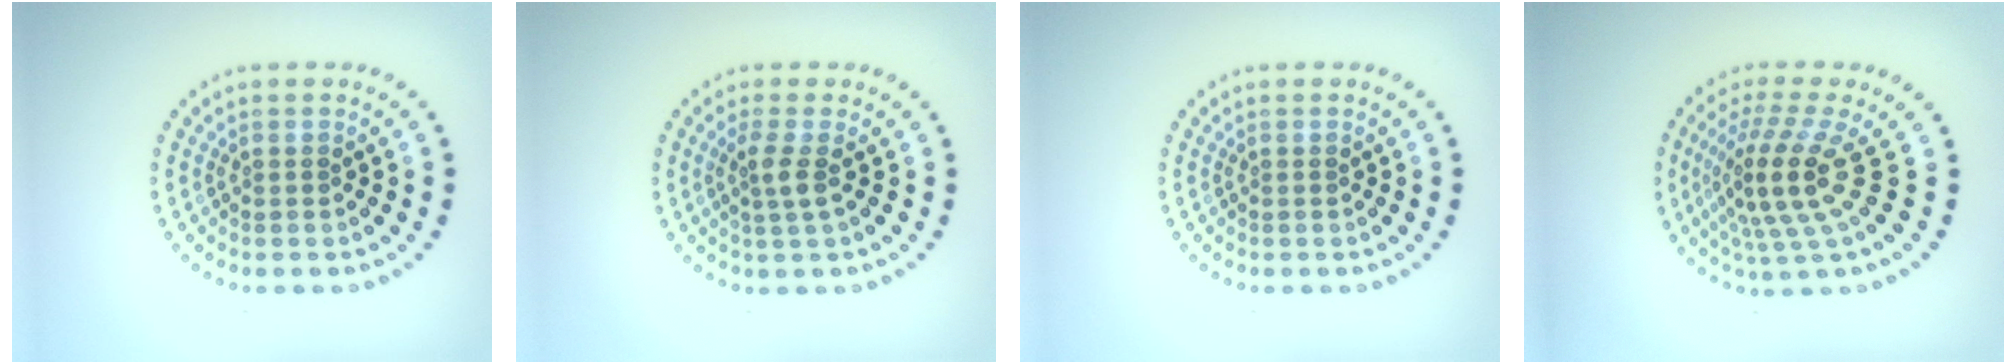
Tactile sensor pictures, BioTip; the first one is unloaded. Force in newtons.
{"total": 1.9, "press": 1.4, "slide": 1.2}
{"total": 0.0}
{"total": 5.3, "press": 3.7, "slide": 3.8}